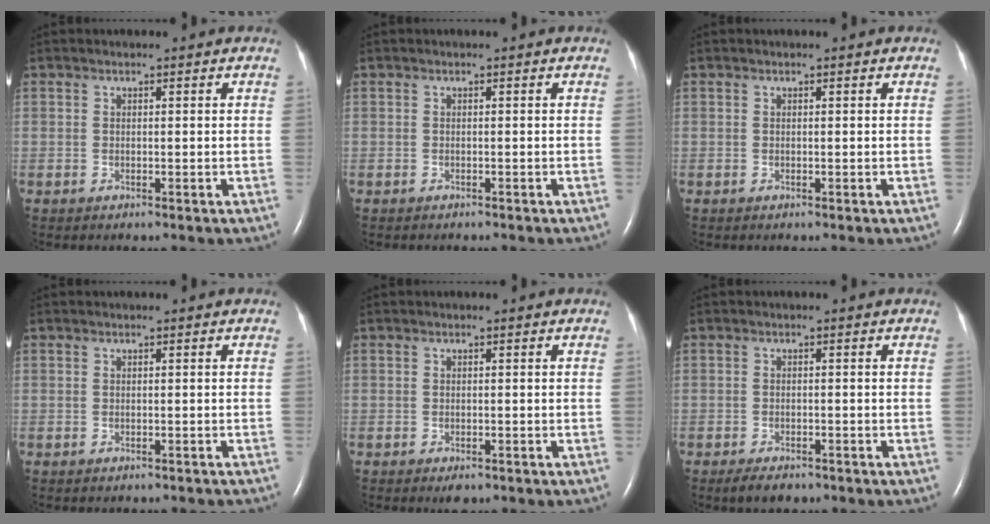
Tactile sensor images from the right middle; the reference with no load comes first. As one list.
[{"total": 1.0, "force": [-0.9, 0.3, 0.4], "torque": [-0.012, -0.001, -0.010]}, {"total": 0.0}, {"total": 1.2, "force": [-1.1, 0.4, 0.4], "torque": [-0.009, -0.001, -0.012]}, {"total": 1.5, "force": [-0.9, 0.6, 1.0], "torque": [-0.013, -0.002, -0.008]}, {"total": 2.9, "force": [-2.2, 1.2, 1.6], "torque": [-0.030, -0.004, -0.030]}]